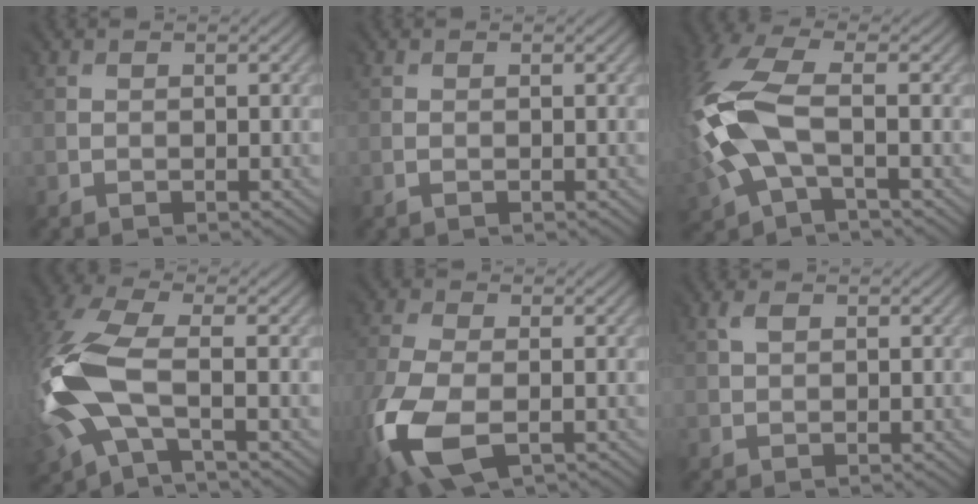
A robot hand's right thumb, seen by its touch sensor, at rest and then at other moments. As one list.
[{"total": 0.0}, {"total": 11.2, "force": [-0.2, 5.6, 9.7], "torque": [-0.270, 0.012, -0.013]}, {"total": 11.7, "force": [-1.3, 5.7, 10.1], "torque": [-0.275, 0.010, -0.038]}, {"total": 10.4, "force": [-3.9, 6.0, 7.6], "torque": [-0.223, -0.032, -0.068]}, {"total": 1.4, "force": [1.0, 0.8, 0.6], "torque": [-0.013, 0.002, 0.020]}]